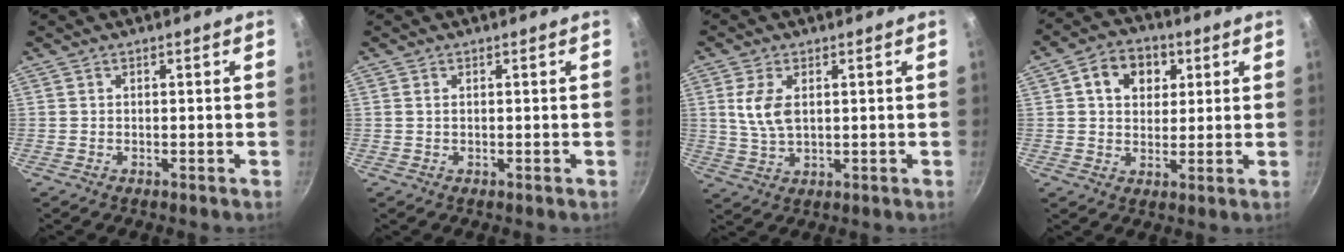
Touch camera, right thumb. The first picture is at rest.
{"total": 0.7, "force": [0.2, 0.4, 0.6], "torque": [-0.010, 0.001, 0.003]}
{"total": 6.6, "force": [1.5, 3.7, 5.3], "torque": [-0.104, -0.008, 0.032]}
{"total": 9.3, "force": [3.1, 7.1, 5.1], "torque": [-0.054, 0.001, 0.040]}